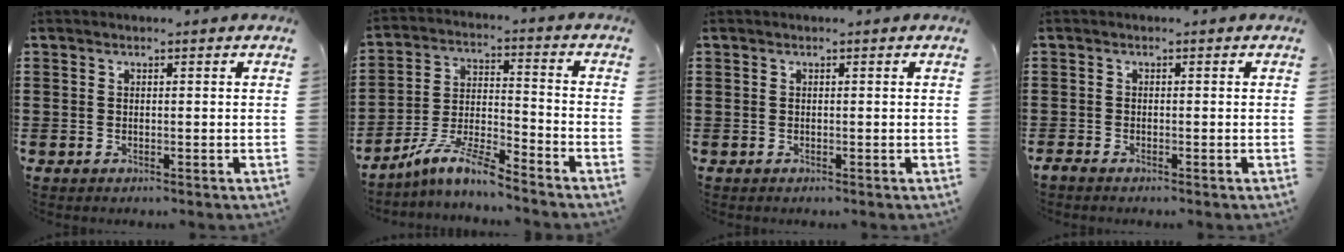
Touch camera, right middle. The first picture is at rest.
{"total": 8.5, "force": [-7.4, 0.7, 4.2], "torque": [-0.086, 0.004, -0.146]}
{"total": 0.0}
{"total": 0.7, "force": [-0.6, 0.1, 0.2], "torque": [-0.007, -0.003, -0.012]}